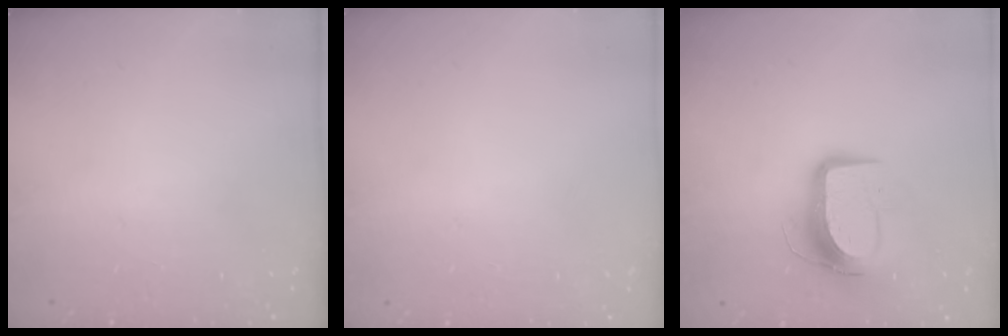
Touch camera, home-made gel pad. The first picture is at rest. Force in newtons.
{"total": 0.0}
{"total": 10.6, "press": 10.6, "slide": 0.2}